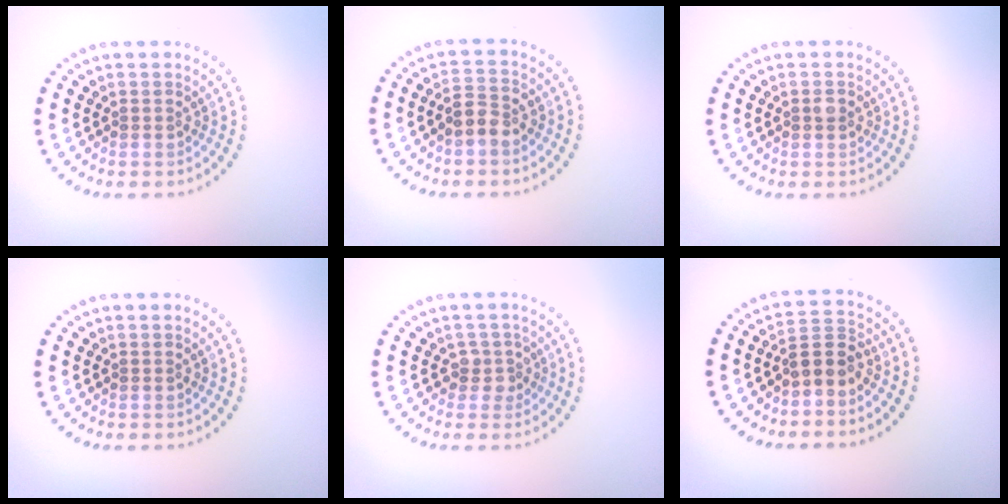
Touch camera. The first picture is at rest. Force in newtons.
{"total": 2.5, "press": 2.4, "slide": 0.6}
{"total": 0.9, "press": 0.9, "slide": 0.2}
{"total": 0.0}
{"total": 1.7, "press": 1.2, "slide": 1.2}
{"total": 2.6, "press": 2.3, "slide": 1.3}